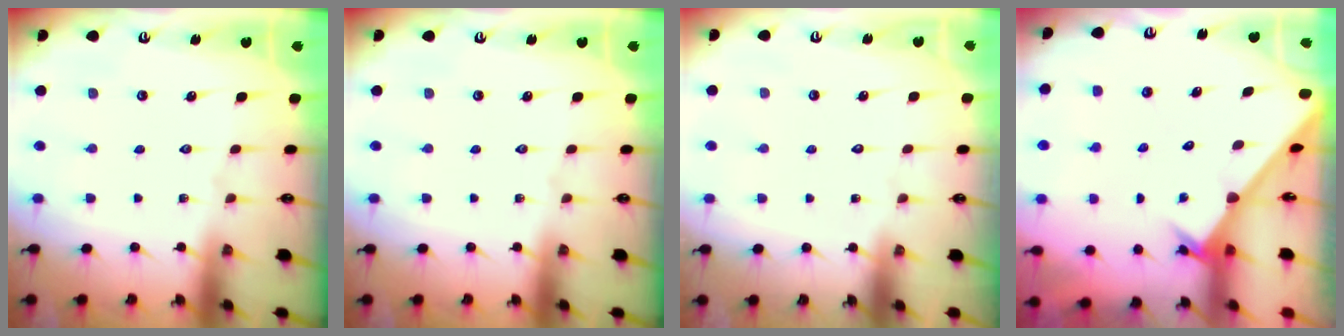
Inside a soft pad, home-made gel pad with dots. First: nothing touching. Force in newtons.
{"total": 0.0}
{"total": 1.6, "press": 1.5, "slide": 0.1}
{"total": 2.4, "press": 2.4, "slide": 0.2}